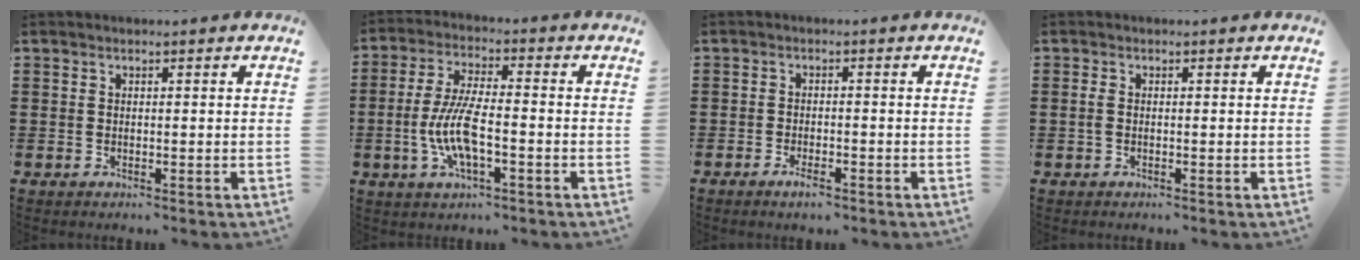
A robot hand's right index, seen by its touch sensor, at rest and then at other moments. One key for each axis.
{"total": 8.4, "fx": -2.4, "fy": 2.6, "fz": 7.6, "tx": -0.175, "ty": -0.013, "tz": -0.052}
{"total": 2.0, "fx": -1.4, "fy": 0.4, "fz": 1.3, "tx": -0.025, "ty": -0.004, "tz": -0.024}
{"total": 0.9, "fx": -0.2, "fy": 0.3, "fz": 0.8, "tx": -0.022, "ty": -0.003, "tz": -0.006}